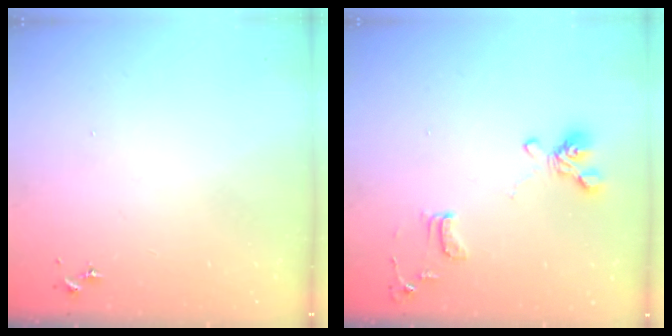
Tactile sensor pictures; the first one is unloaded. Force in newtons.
{"total": 12.3, "press": 12.2, "slide": 1.8}